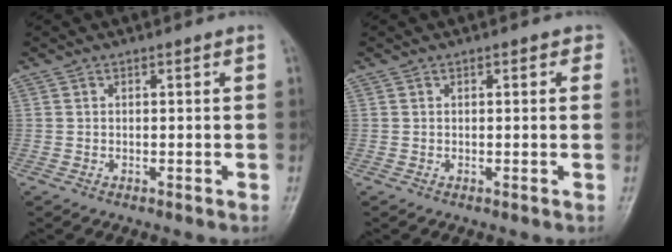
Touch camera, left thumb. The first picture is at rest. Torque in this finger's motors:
{"motor_torque": [-0.05, 0.02, -0.14, 0.21, 0.02]}